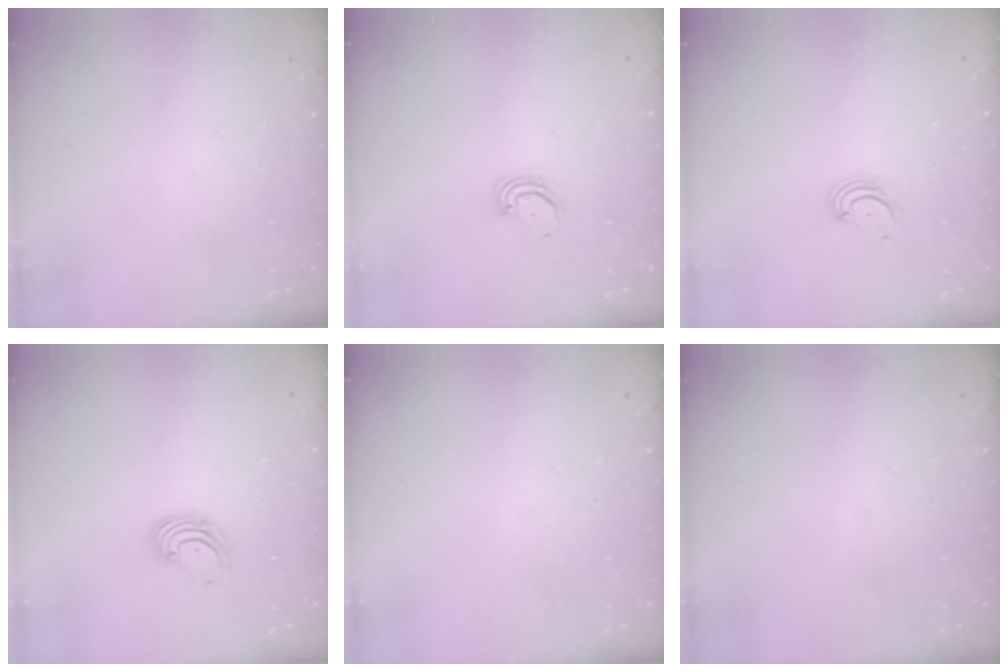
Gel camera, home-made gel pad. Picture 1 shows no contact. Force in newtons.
{"total": 3.1, "press": 3.1, "slide": 0.2}
{"total": 2.7, "press": 2.7, "slide": 0.3}
{"total": 2.7, "press": 2.7, "slide": 0.3}
{"total": 0.0}
{"total": 0.0}